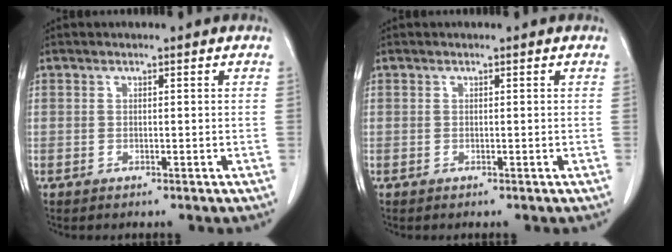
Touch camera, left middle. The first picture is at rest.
{"total": 0.0}